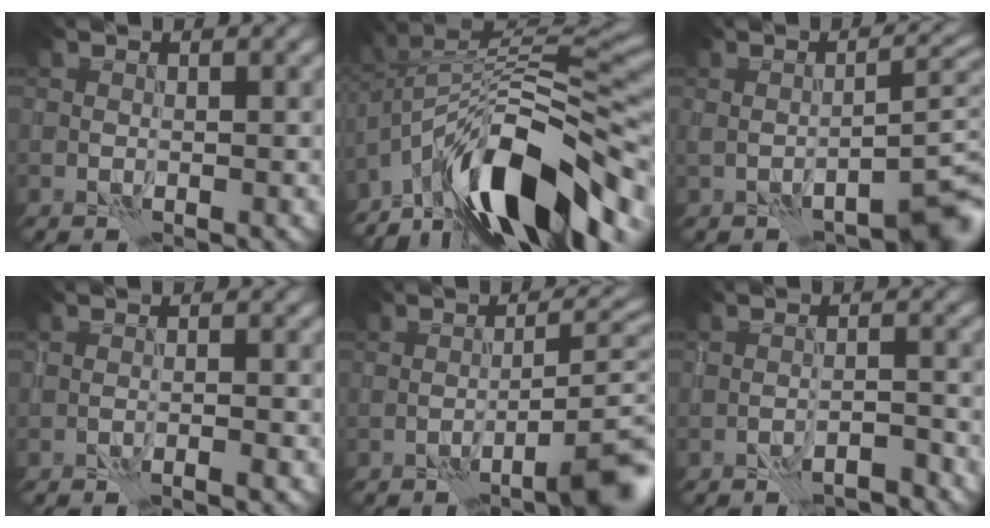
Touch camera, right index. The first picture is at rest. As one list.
[{"total": 13.9, "force": [-7.4, 5.1, 10.5], "torque": [-0.170, 0.027, -0.126]}, {"total": 5.3, "force": [-2.2, 1.5, 4.6], "torque": [-0.050, 0.005, -0.030]}, {"total": 1.2, "force": [-1.1, 0.0, 0.6], "torque": [-0.010, 0.000, -0.023]}, {"total": 6.1, "force": [-3.4, 0.9, 5.0], "torque": [-0.061, 0.019, -0.055]}, {"total": 4.1, "force": [-3.7, 1.0, 1.6], "torque": [-0.024, 0.008, -0.048]}]